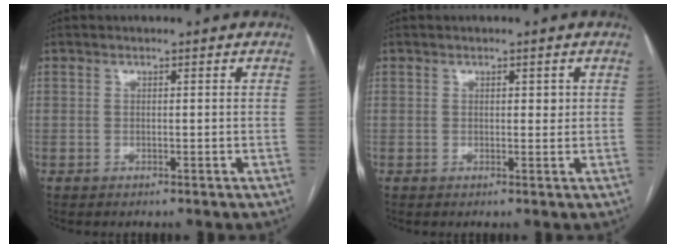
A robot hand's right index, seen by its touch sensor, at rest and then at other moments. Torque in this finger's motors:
{"motor_torque": [0.01, 0.08, 0.02, 0.00]}